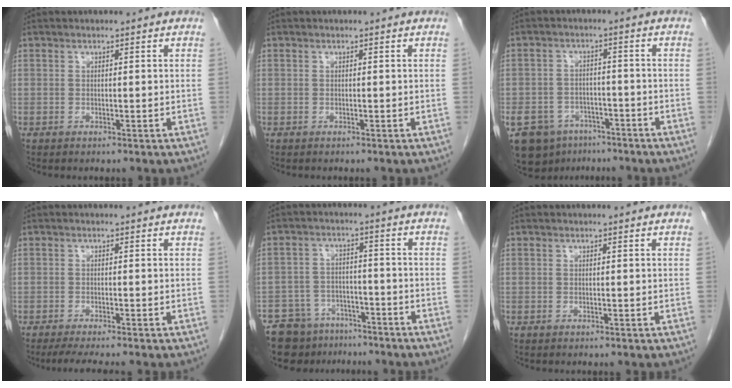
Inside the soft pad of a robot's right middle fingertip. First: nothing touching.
{"total": 0.0}
{"total": 13.4, "force": [-8.1, 9.3, 5.2], "torque": [-0.132, 0.003, -0.116]}
{"total": 4.4, "force": [-3.6, -0.1, 2.5], "torque": [-0.038, -0.011, -0.058]}
{"total": 10.3, "force": [-8.4, 5.9, 1.3], "torque": [-0.029, 0.019, -0.128]}
{"total": 0.0}